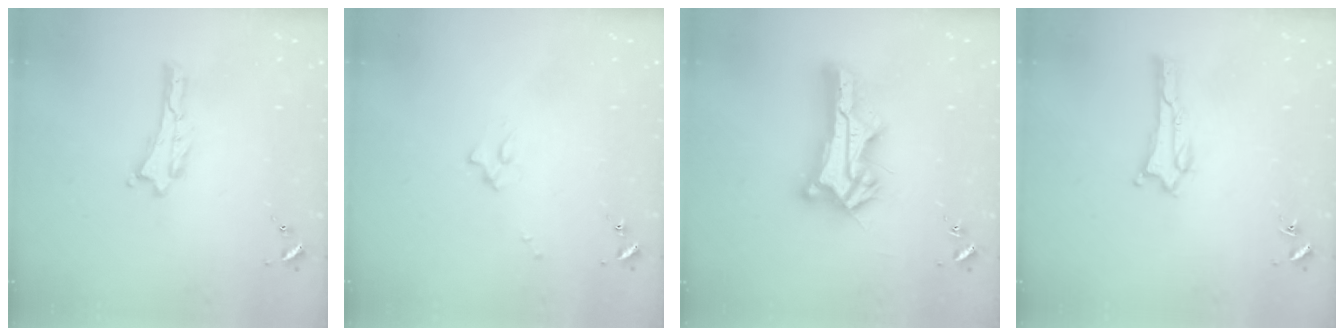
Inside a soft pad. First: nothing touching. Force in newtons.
{"total": 1.7, "press": 1.6, "slide": 0.2}
{"total": 11.6, "press": 11.6, "slide": 1.0}
{"total": 1.3, "press": 1.3, "slide": 0.4}